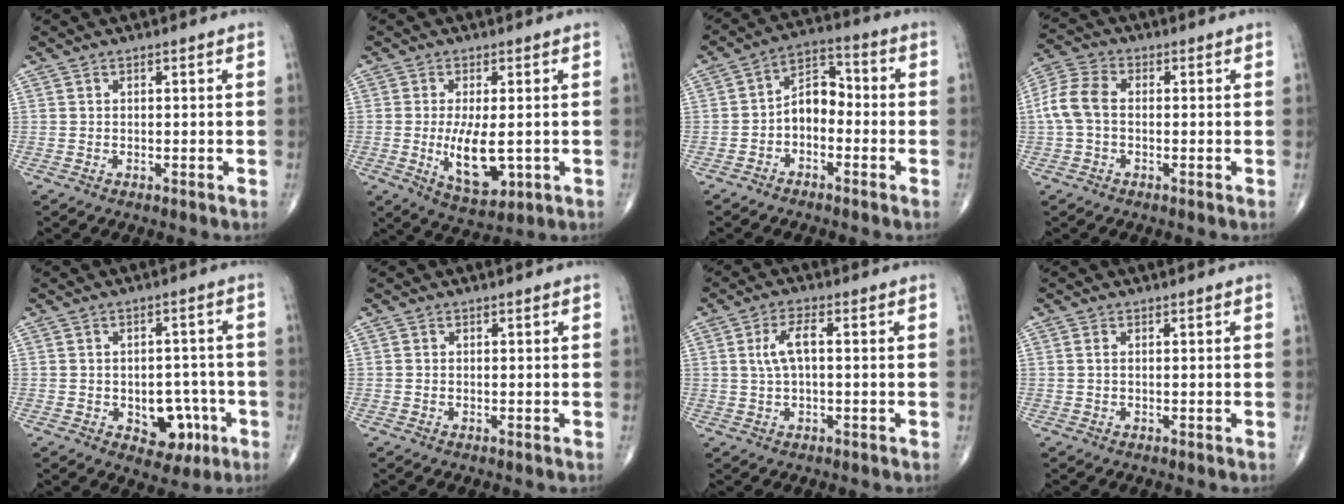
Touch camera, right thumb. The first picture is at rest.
{"total": 9.0, "force": [-1.1, 3.7, 8.1], "torque": [-0.137, -0.021, -0.008]}
{"total": 7.2, "force": [-1.9, 4.8, 5.0], "torque": [-0.065, 0.039, -0.050]}
{"total": 7.3, "force": [-0.3, 4.8, 5.4], "torque": [-0.120, 0.020, -0.014]}
{"total": 8.2, "force": [-2.8, 5.6, 5.3], "torque": [-0.031, 0.023, -0.028]}
{"total": 0.0}
{"total": 4.9, "force": [0.6, 1.8, 4.5], "torque": [-0.105, 0.014, 0.010]}
{"total": 0.7, "force": [0.1, 0.3, 0.7], "torque": [-0.017, 0.001, 0.002]}